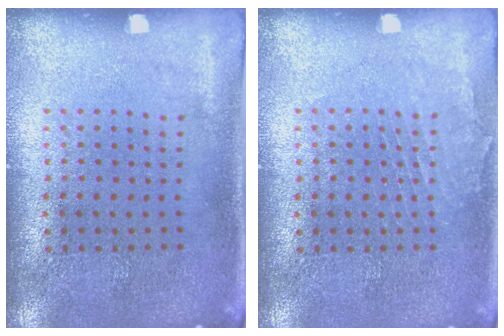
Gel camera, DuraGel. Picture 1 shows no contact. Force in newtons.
{"total": 1.0, "press": 1.0, "slide": 0.1}